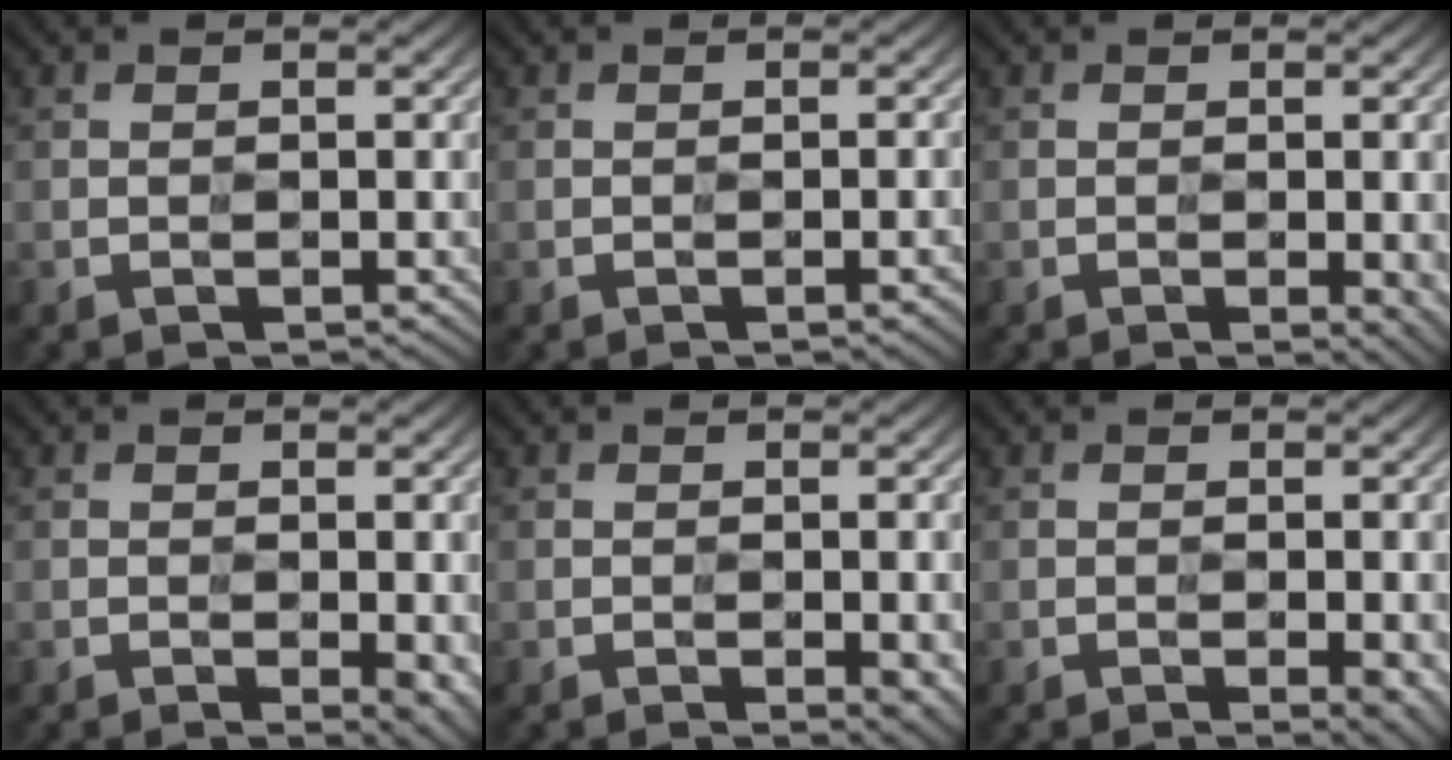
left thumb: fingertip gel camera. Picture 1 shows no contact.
{"total": 1.5, "force": [-0.8, 0.5, 1.2], "torque": [-0.006, -0.001, -0.006]}
{"total": 4.8, "force": [-1.5, 2.0, 4.1], "torque": [-0.041, -0.011, -0.007]}
{"total": 5.3, "force": [-1.9, 2.4, 4.4], "torque": [-0.044, -0.017, -0.005]}
{"total": 5.2, "force": [-1.9, 2.4, 4.2], "torque": [-0.045, -0.015, -0.010]}
{"total": 4.9, "force": [-1.9, 2.0, 4.1], "torque": [-0.040, -0.014, -0.011]}